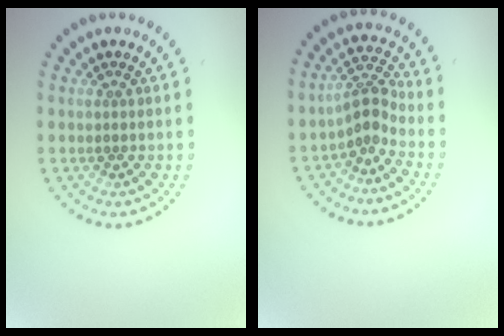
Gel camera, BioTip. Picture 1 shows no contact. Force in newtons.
{"total": 2.5, "press": 1.8, "slide": 1.7}